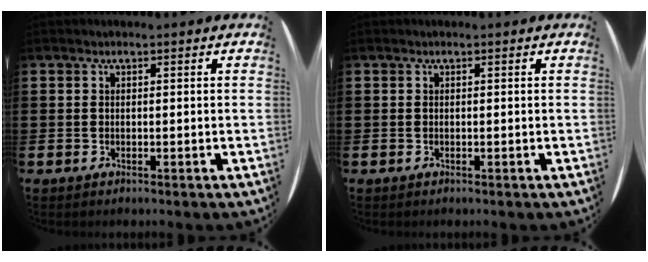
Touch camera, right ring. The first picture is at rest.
{"total": 0.0}